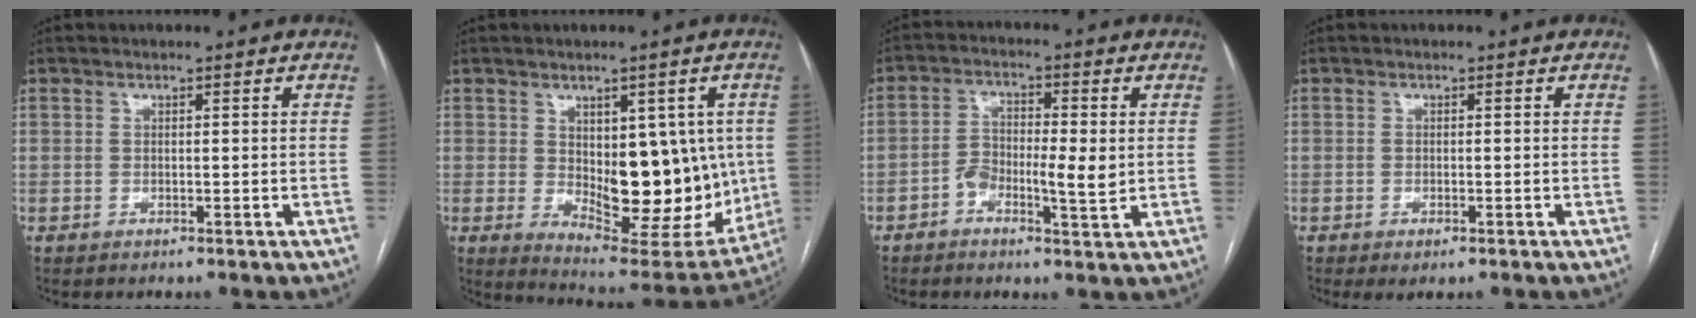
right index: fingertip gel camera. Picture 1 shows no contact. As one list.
[{"total": 17.4, "force": [-0.1, 8.1, 15.4], "torque": [-0.216, -0.012, 0.024]}, {"total": 6.1, "force": [-1.1, 2.3, 5.6], "torque": [-0.105, 0.013, -0.022]}, {"total": 1.7, "force": [-0.8, 0.7, 1.3], "torque": [-0.023, -0.005, -0.005]}]